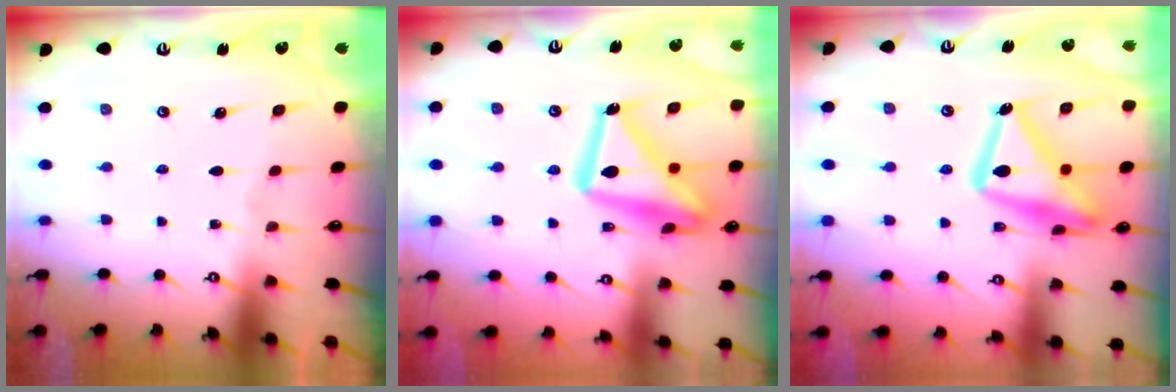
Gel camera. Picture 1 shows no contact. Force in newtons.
{"total": 18.9, "press": 18.8, "slide": 1.5}
{"total": 19.3, "press": 19.2, "slide": 1.6}